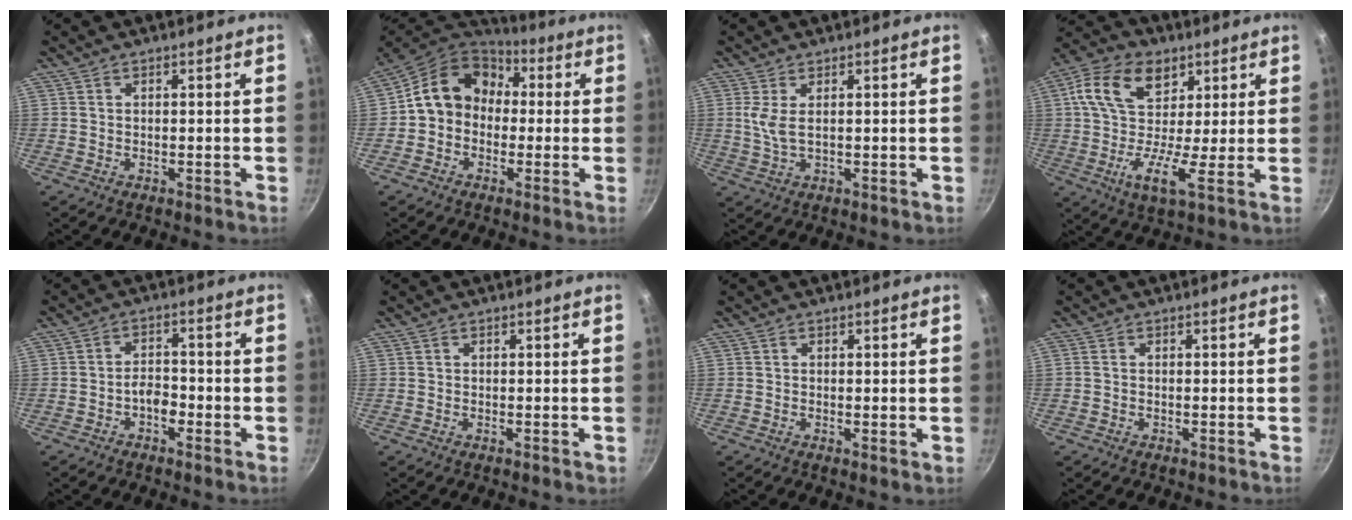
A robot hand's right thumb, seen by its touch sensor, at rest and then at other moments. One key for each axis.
{"total": 13.4, "fx": 0.7, "fy": 11.1, "fz": 7.5, "tx": -0.094, "ty": 0.042, "tz": -0.011}
{"total": 3.7, "fx": 0.9, "fy": 1.3, "fz": 3.4, "tx": -0.075, "ty": -0.004, "tz": 0.022}
{"total": 14.5, "fx": 4.5, "fy": 8.6, "fz": 10.7, "tx": -0.177, "ty": -0.003, "tz": 0.061}
{"total": 3.7, "fx": -1.8, "fy": 2.0, "fz": 2.4, "tx": -0.027, "ty": 0.022, "tz": -0.033}
{"total": 0.0}
{"total": 0.7, "fx": 0.1, "fy": 0.2, "fz": 0.7, "tx": -0.010, "ty": -0.005, "tz": 0.000}
{"total": 0.6, "fx": -0.1, "fy": 0.5, "fz": 0.4, "tx": -0.008, "ty": 0.003, "tz": -0.003}